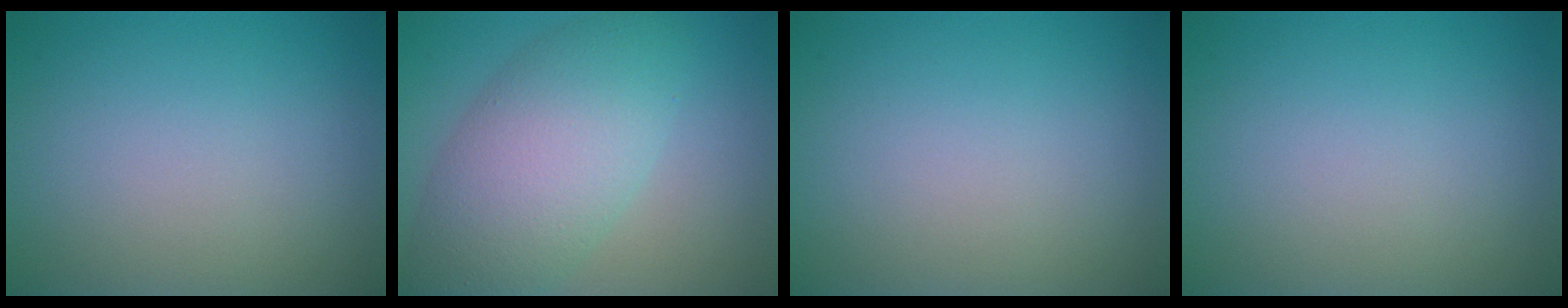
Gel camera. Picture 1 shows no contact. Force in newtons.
{"total": 7.9, "press": 7.9, "slide": 0.1}
{"total": 0.0}
{"total": 0.0}